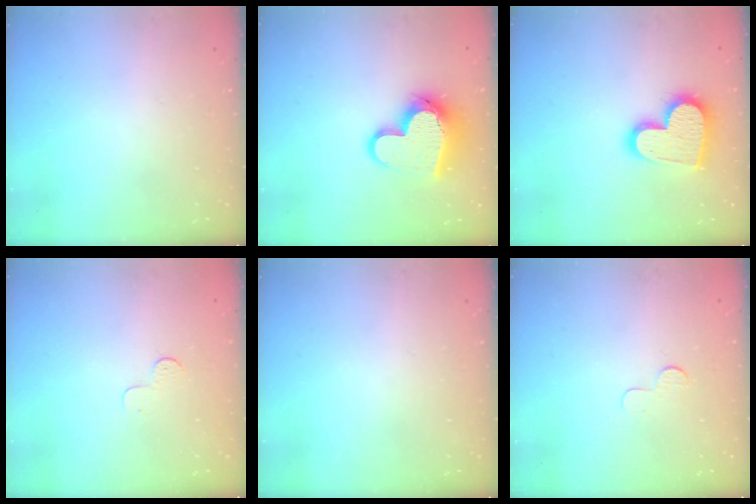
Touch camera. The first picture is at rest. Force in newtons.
{"total": 14.9, "press": 14.8, "slide": 1.4}
{"total": 15.7, "press": 15.7, "slide": 0.8}
{"total": 3.2, "press": 3.2, "slide": 0.4}
{"total": 0.0}
{"total": 4.0, "press": 4.0, "slide": 0.4}